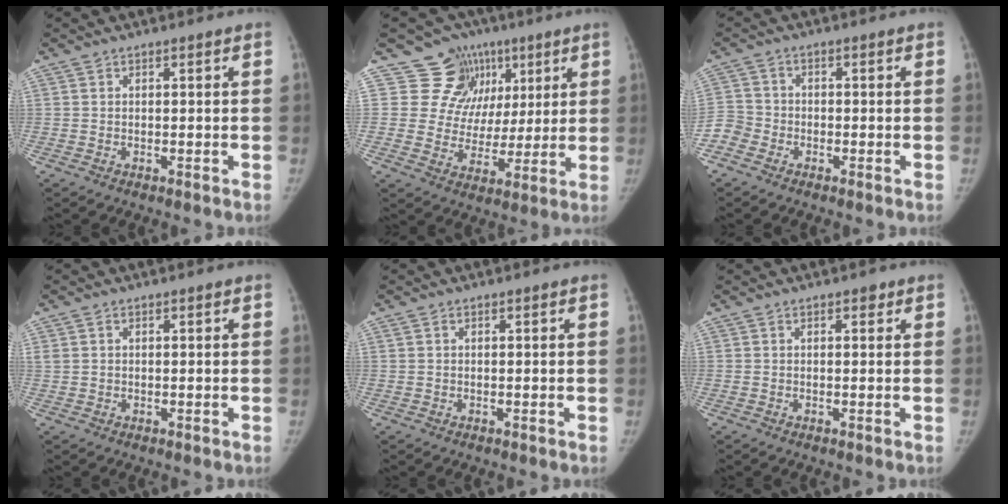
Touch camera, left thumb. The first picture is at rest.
{"total": 12.5, "force": [6.1, 10.7, 1.8], "torque": [0.026, -0.009, 0.099]}
{"total": 4.0, "force": [-2.5, 3.0, 0.6], "torque": [0.000, 0.010, -0.061]}
{"total": 1.5, "force": [0.5, 1.2, 0.7], "torque": [-0.015, 0.007, 0.014]}
{"total": 0.5, "force": [0.2, 0.3, 0.3], "torque": [-0.005, 0.007, 0.005]}
{"total": 1.2, "force": [0.6, 0.6, 0.8], "torque": [-0.004, 0.000, 0.006]}